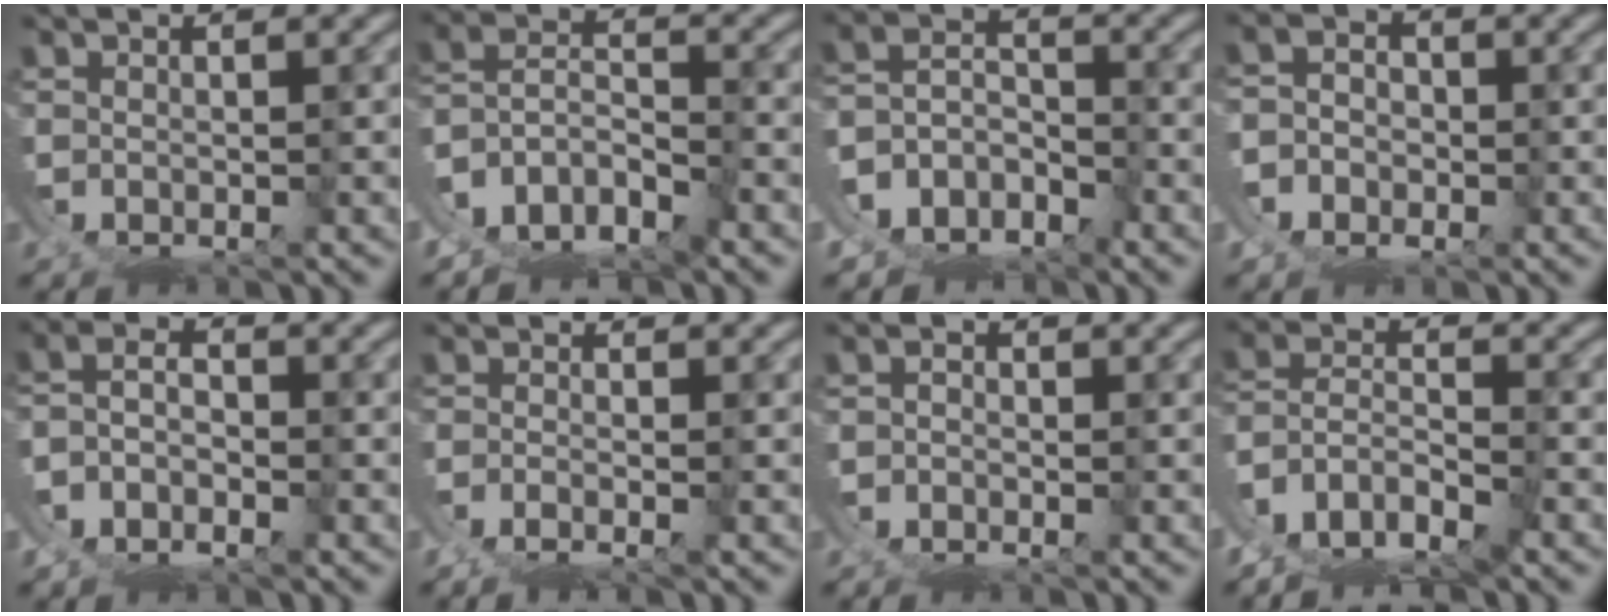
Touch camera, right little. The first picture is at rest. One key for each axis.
{"total": 9.2, "fx": -3.3, "fy": 8.4, "fz": 2.0, "tx": -0.088, "ty": -0.039, "tz": -0.059}
{"total": 9.6, "fx": -3.5, "fy": 8.8, "fz": 1.9, "tx": -0.084, "ty": -0.046, "tz": -0.068}
{"total": 2.7, "fx": -0.1, "fy": 2.6, "fz": 0.8, "tx": -0.020, "ty": -0.007, "tz": -0.008}
{"total": 5.0, "fx": -1.5, "fy": 4.0, "fz": 2.5, "tx": -0.052, "ty": -0.017, "tz": -0.026}
{"total": 1.8, "fx": -1.0, "fy": -1.1, "fz": 1.0, "tx": -0.014, "ty": -0.006, "tz": -0.011}
{"total": 2.3, "fx": -1.3, "fy": 1.8, "fz": 0.6, "tx": -0.013, "ty": -0.011, "tz": -0.019}
{"total": 6.1, "fx": -1.5, "fy": 5.0, "fz": 3.0, "tx": -0.081, "ty": -0.035, "tz": -0.020}